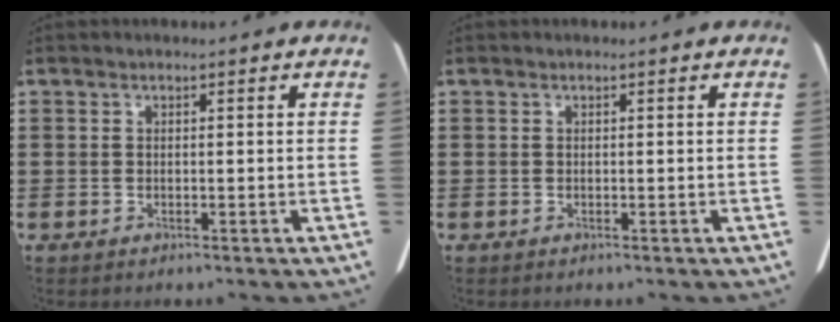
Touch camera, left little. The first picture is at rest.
{"total": 0.0}